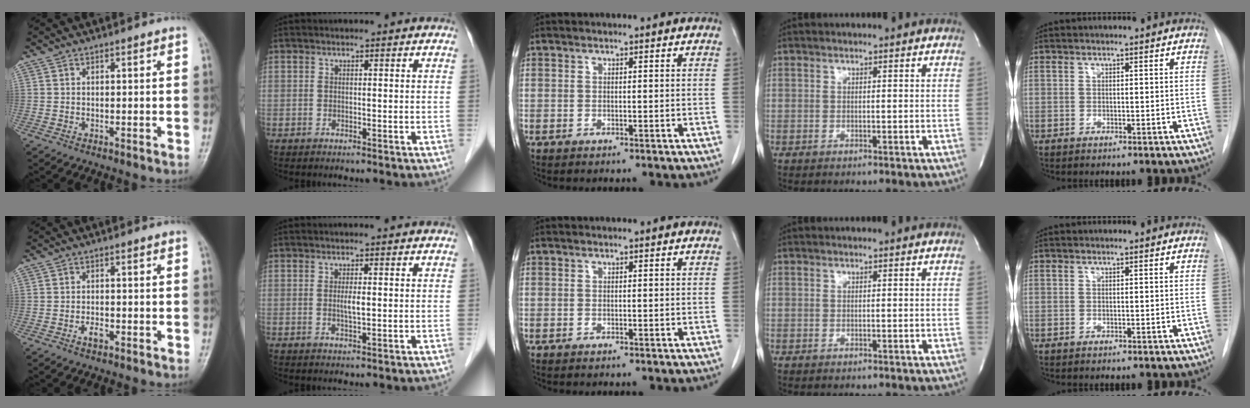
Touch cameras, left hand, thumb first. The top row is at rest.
{"thumb": {"total": 1.8, "force": [-0.9, 0.9, 1.3], "torque": [-0.023, 0.007, -0.015]}, "index": {"total": 1.6, "force": [0.1, 0.1, 1.6], "torque": [-0.032, -0.002, 0.003]}}